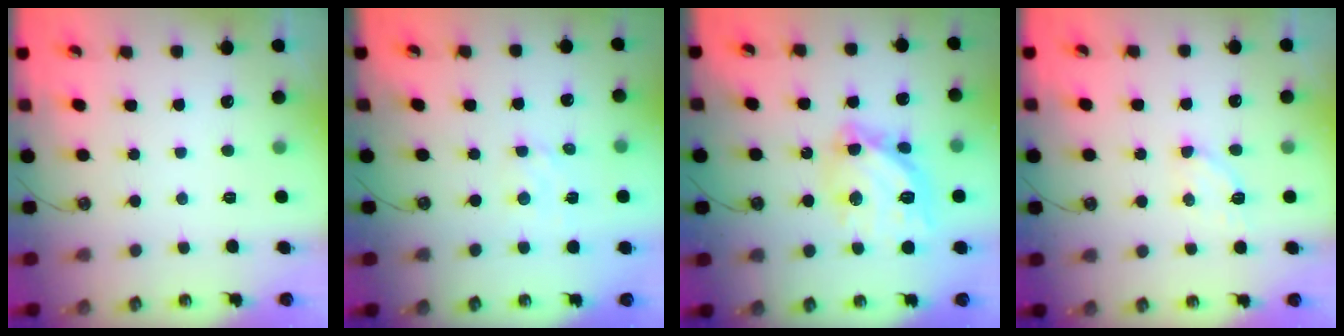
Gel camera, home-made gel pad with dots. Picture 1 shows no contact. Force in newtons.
{"total": 2.0, "press": 2.0, "slide": 0.3}
{"total": 14.4, "press": 14.4, "slide": 1.4}
{"total": 6.1, "press": 6.0, "slide": 0.8}